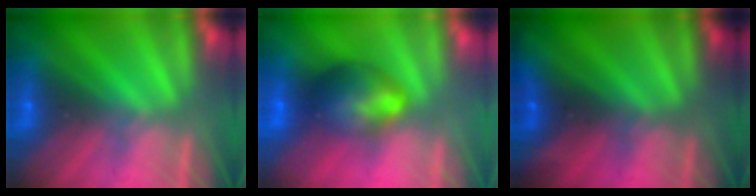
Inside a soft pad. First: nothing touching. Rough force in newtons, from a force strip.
{"total": 7.0}
{"total": 2.4}